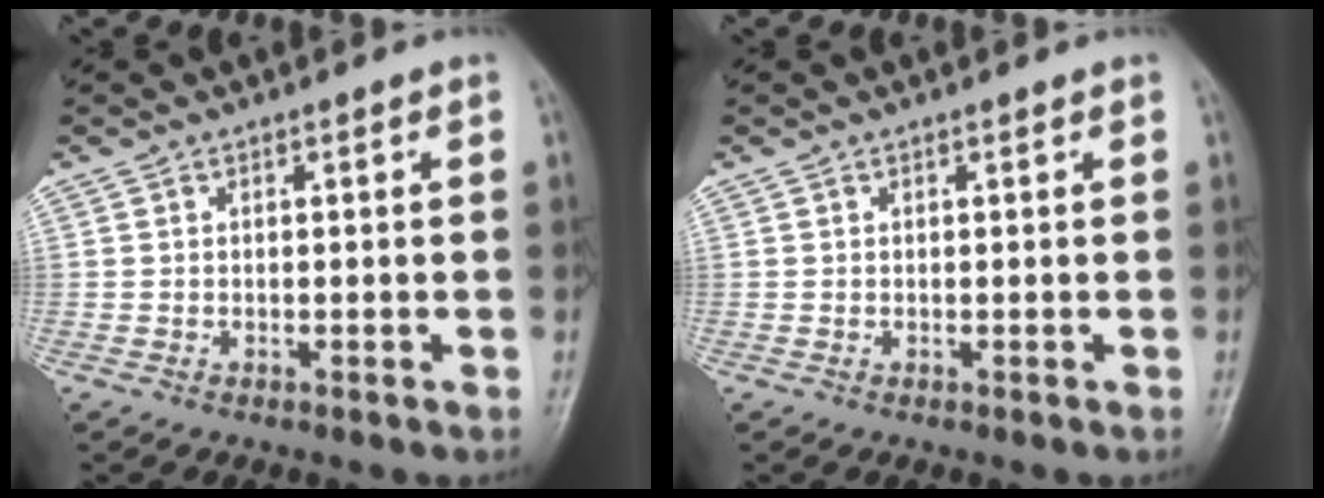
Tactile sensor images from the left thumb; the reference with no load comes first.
{"total": 0.0}